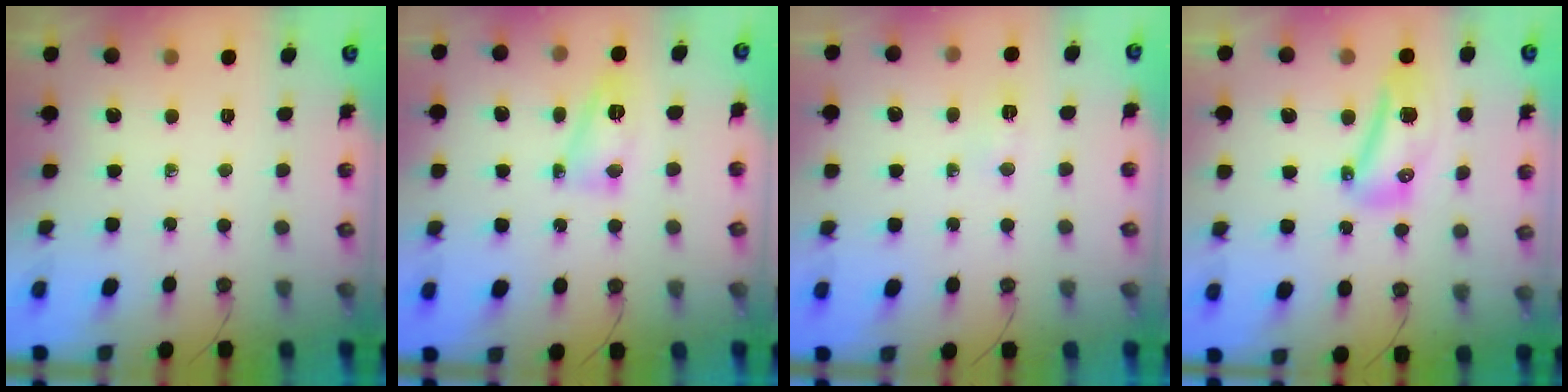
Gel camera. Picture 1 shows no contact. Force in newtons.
{"total": 9.6, "press": 9.6, "slide": 1.0}
{"total": 3.4, "press": 3.2, "slide": 1.1}
{"total": 10.1, "press": 10.1, "slide": 1.2}